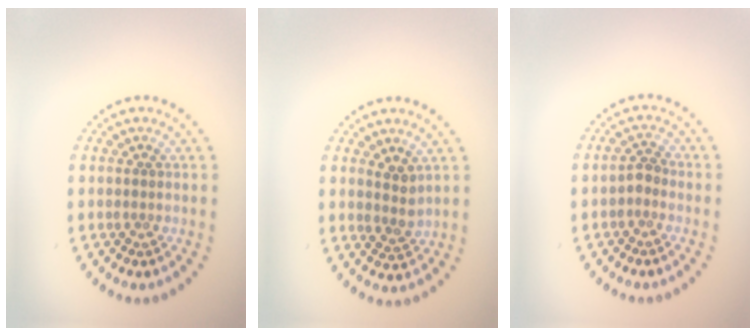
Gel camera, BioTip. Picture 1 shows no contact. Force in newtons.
{"total": 1.9, "press": 1.6, "slide": 1.0}
{"total": 1.2, "press": 1.0, "slide": 0.6}